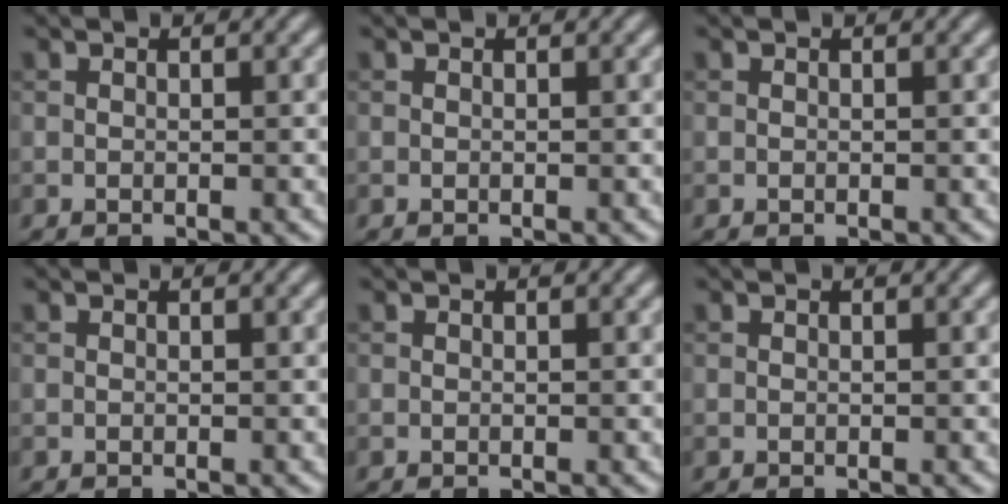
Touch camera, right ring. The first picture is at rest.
{"total": 0.0}
{"total": 0.0}
{"total": 0.0}
{"total": 0.0}
{"total": 0.0}